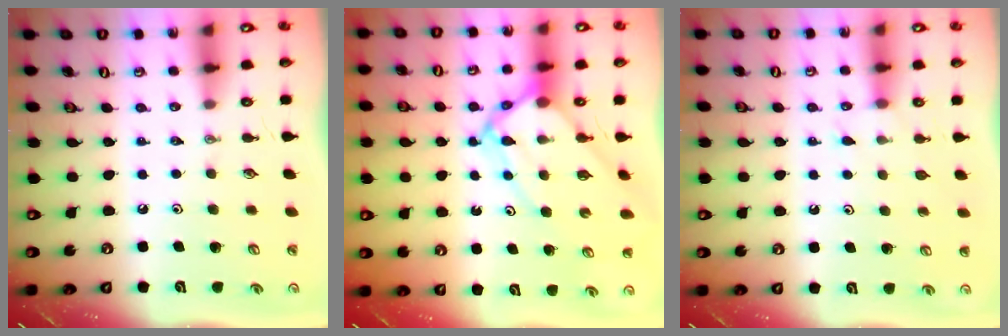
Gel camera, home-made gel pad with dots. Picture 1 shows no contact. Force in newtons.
{"total": 10.0, "press": 10.0, "slide": 0.7}
{"total": 5.6, "press": 5.6, "slide": 0.5}